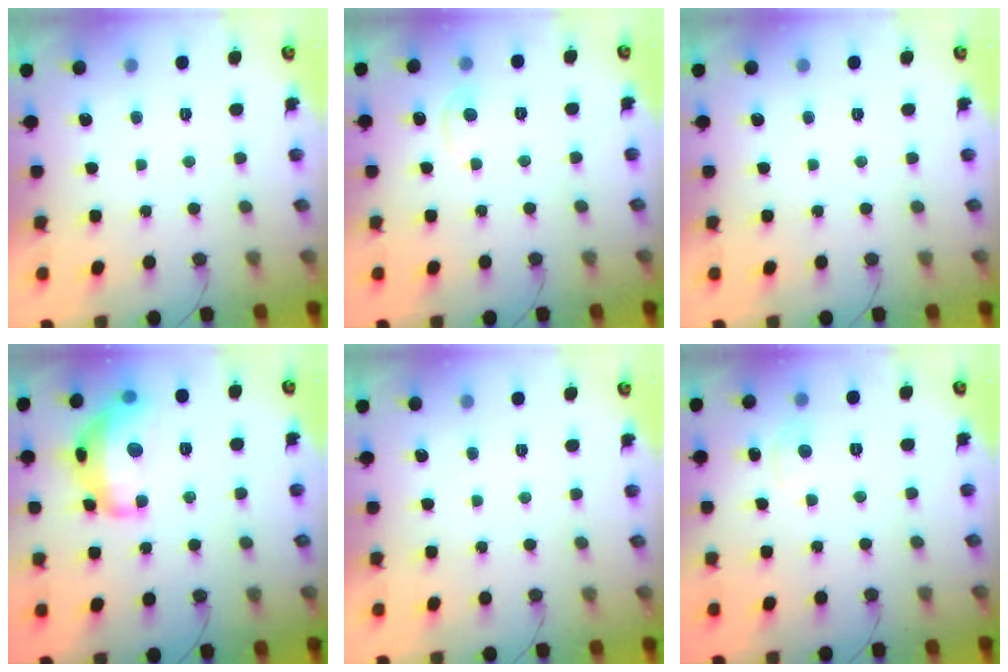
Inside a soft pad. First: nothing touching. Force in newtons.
{"total": 5.9, "press": 5.9, "slide": 0.8}
{"total": 0.0}
{"total": 16.3, "press": 16.3, "slide": 0.9}
{"total": 0.0}
{"total": 3.1, "press": 3.0, "slide": 0.4}